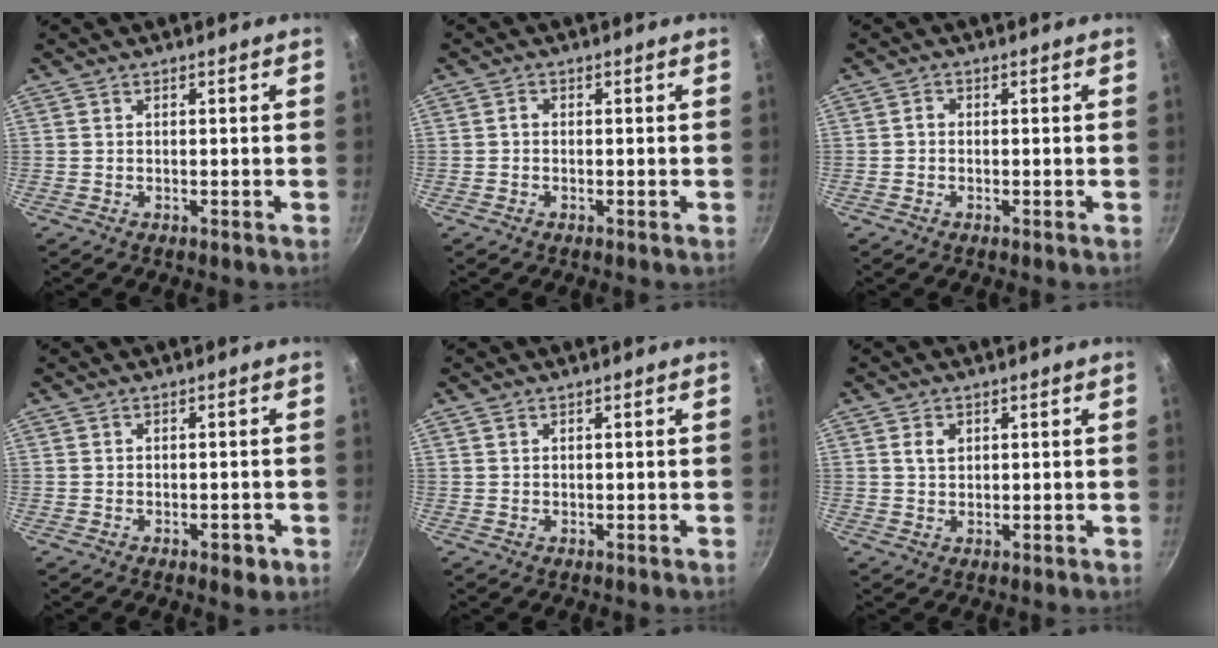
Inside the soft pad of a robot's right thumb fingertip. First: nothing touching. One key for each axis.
{"total": 1.0, "fx": -0.1, "fy": 0.9, "fz": 0.6, "tx": -0.009, "ty": 0.006, "tz": -0.004}
{"total": 1.2, "fx": -0.2, "fy": 1.0, "fz": 0.7, "tx": -0.011, "ty": 0.006, "tz": -0.005}
{"total": 2.9, "fx": -1.3, "fy": 1.5, "fz": 2.1, "tx": -0.015, "ty": 0.010, "tz": -0.010}
{"total": 0.6, "fx": 0.4, "fy": 0.4, "fz": 0.2, "tx": -0.003, "ty": 0.000, "tz": 0.007}
{"total": 2.7, "fx": 0.9, "fy": 2.0, "fz": 1.7, "tx": -0.022, "ty": -0.001, "tz": 0.018}